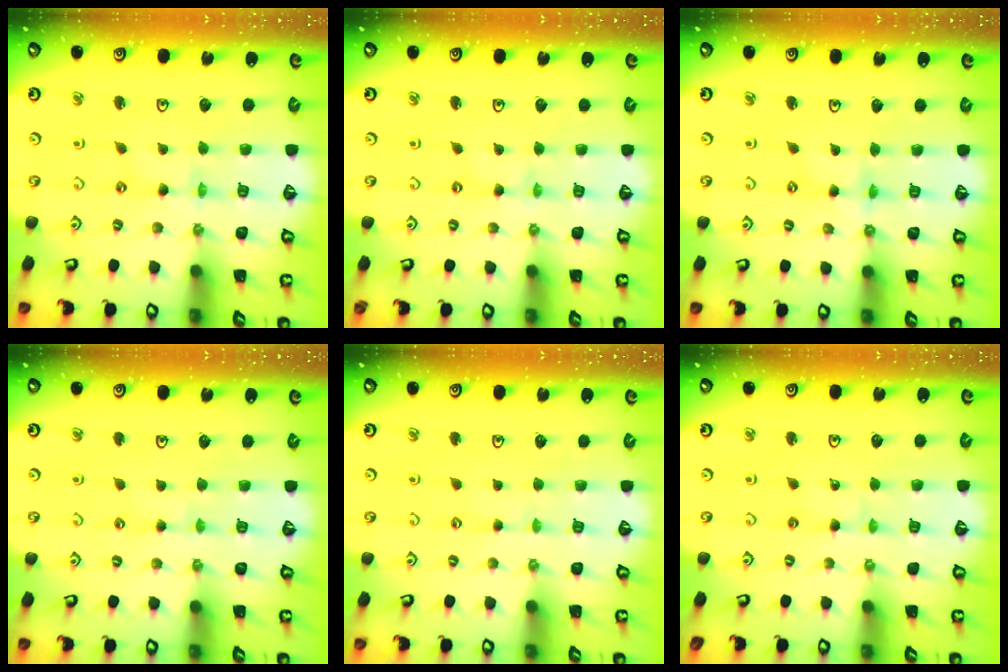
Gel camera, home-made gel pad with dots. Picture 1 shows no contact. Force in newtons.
{"total": 0.0}
{"total": 1.1, "press": 1.1, "slide": 0.1}
{"total": 2.1, "press": 2.1, "slide": 0.4}
{"total": 0.9, "press": 0.9, "slide": 0.2}
{"total": 1.0, "press": 1.0, "slide": 0.2}